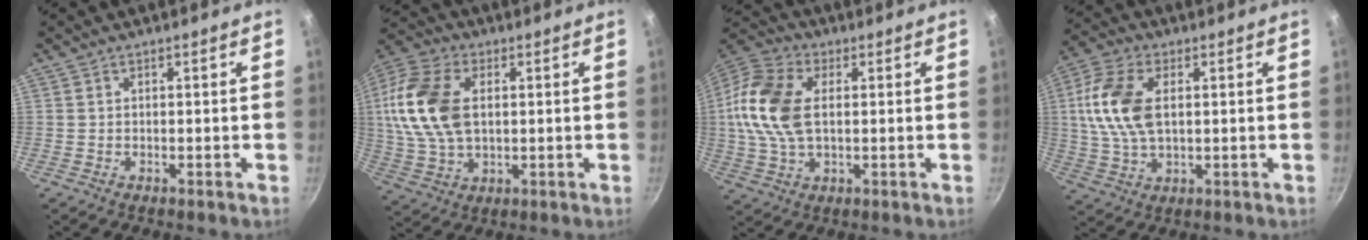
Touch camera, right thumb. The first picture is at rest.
{"total": 16.6, "force": [2.3, 10.4, 12.7], "torque": [-0.246, 0.009, 0.040]}
{"total": 14.9, "force": [1.6, 9.0, 11.7], "torque": [-0.225, 0.016, 0.017]}
{"total": 12.8, "force": [2.0, 7.3, 10.3], "torque": [-0.202, 0.008, 0.033]}